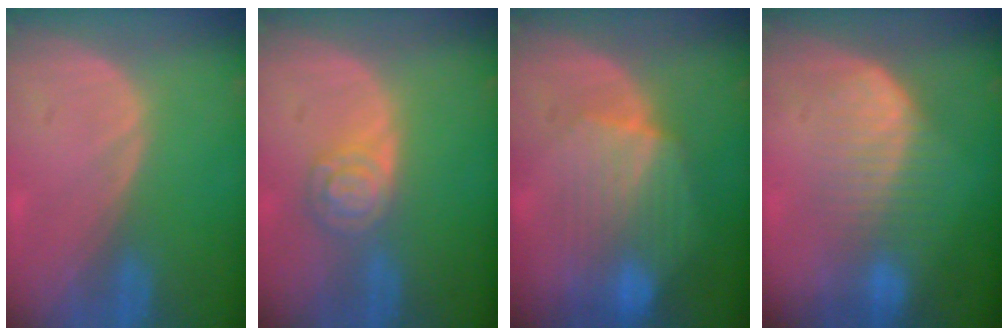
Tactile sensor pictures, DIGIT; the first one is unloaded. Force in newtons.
{"total": 5.3, "press": 4.7, "slide": 2.6}
{"total": 8.4, "press": 8.0, "slide": 2.3}
{"total": 6.8, "press": 6.6, "slide": 1.4}